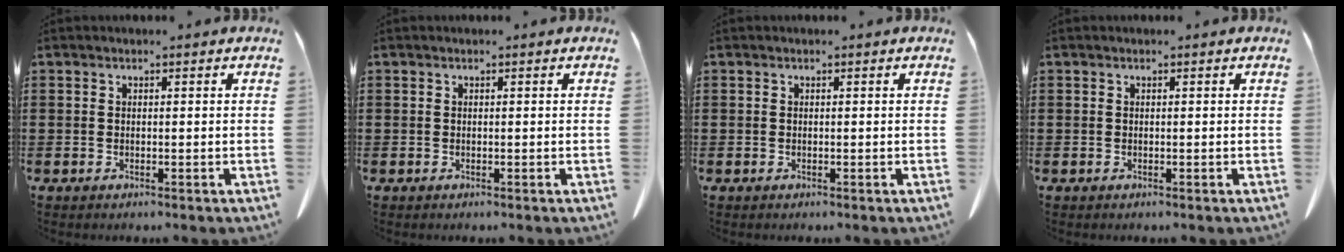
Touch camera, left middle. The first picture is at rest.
{"total": 0.0}
{"total": 0.0}
{"total": 0.0}